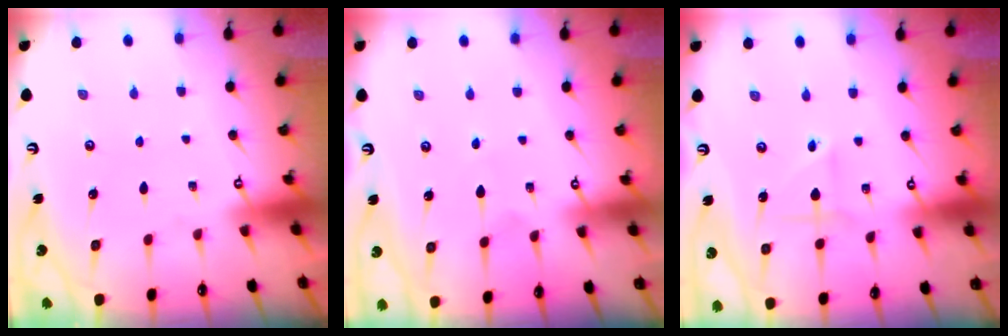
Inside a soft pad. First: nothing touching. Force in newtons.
{"total": 3.0, "press": 3.0, "slide": 0.3}
{"total": 2.4, "press": 2.4, "slide": 0.7}